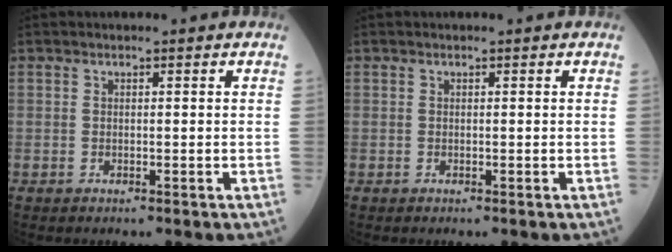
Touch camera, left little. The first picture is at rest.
{"total": 0.0}